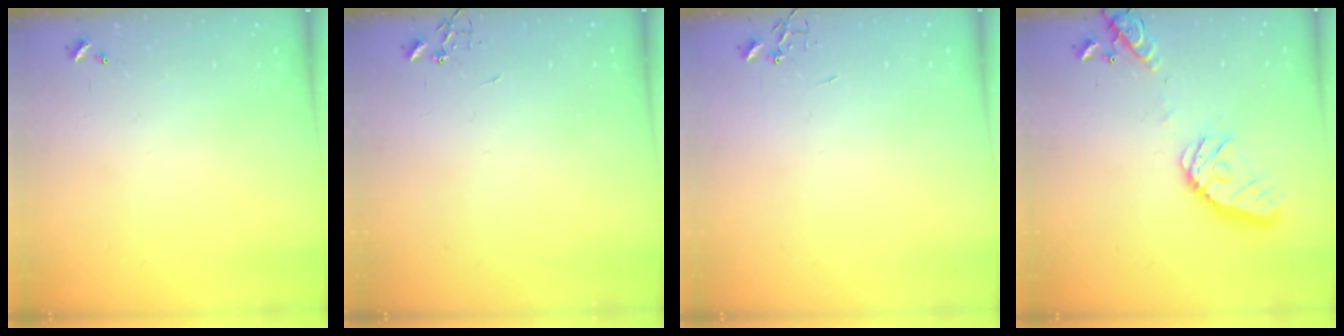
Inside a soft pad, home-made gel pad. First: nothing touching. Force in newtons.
{"total": 0.0}
{"total": 0.0}
{"total": 16.9, "press": 16.7, "slide": 3.0}